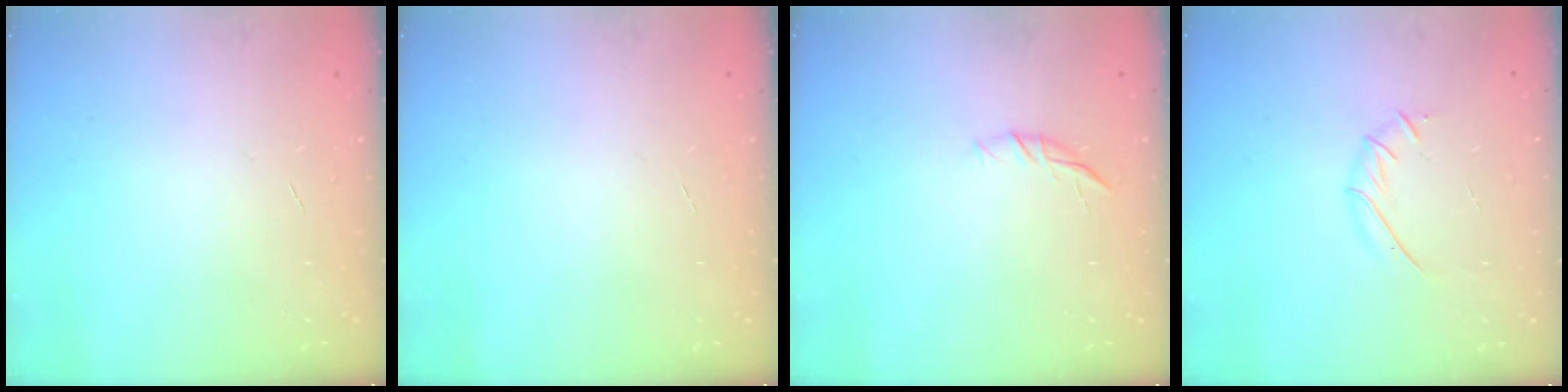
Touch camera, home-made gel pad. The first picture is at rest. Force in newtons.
{"total": 0.0}
{"total": 6.8, "press": 6.6, "slide": 1.6}
{"total": 4.6, "press": 4.4, "slide": 1.3}